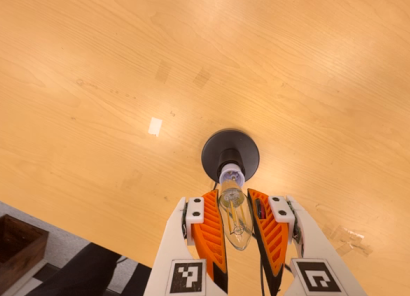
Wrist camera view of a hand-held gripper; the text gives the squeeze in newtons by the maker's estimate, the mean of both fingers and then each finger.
{"total": 19.5, "left": 20.6, "right": 18.3}